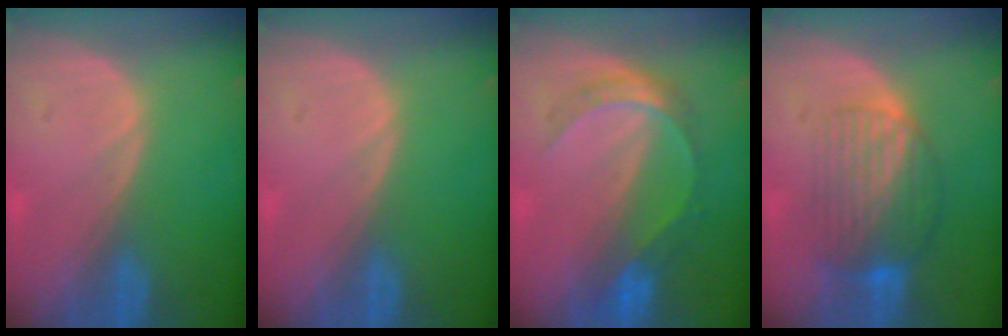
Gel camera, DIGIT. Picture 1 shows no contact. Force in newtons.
{"total": 0.0}
{"total": 6.3, "press": 5.4, "slide": 3.2}
{"total": 8.0, "press": 7.1, "slide": 3.7}